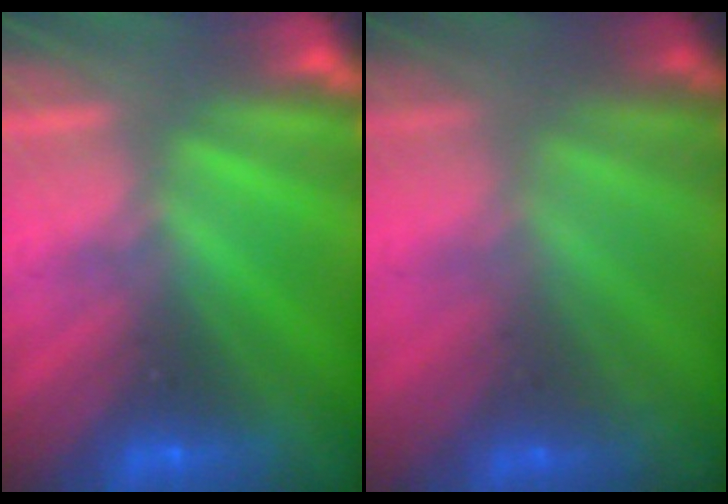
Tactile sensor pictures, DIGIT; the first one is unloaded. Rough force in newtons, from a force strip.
{"total": 1.7}